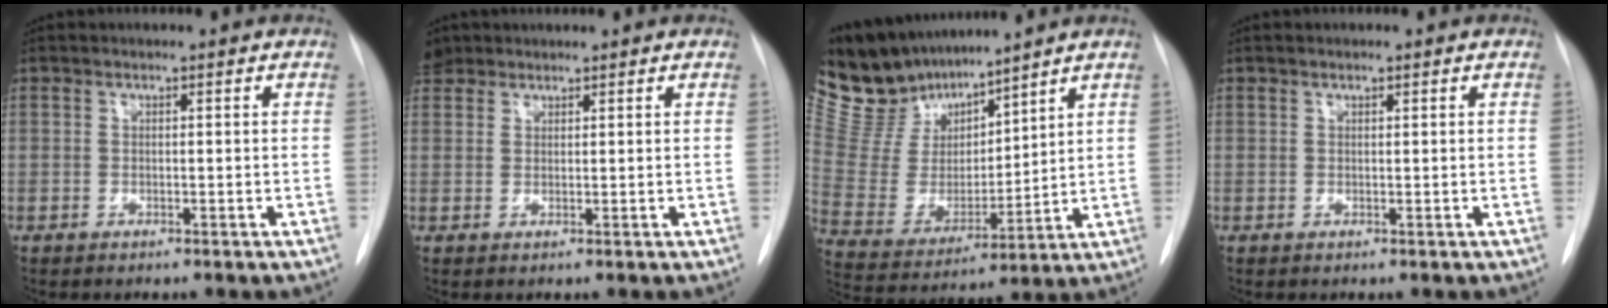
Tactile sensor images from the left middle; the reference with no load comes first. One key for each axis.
{"total": 3.7, "fx": 2.9, "fy": 2.3, "fz": 0.4, "tx": -0.007, "ty": 0.013, "tz": 0.053}
{"total": 14.7, "fx": 13.2, "fy": 4.9, "fz": 4.3, "tx": -0.104, "ty": 0.012, "tz": 0.267}
{"total": 0.8, "fx": 0.6, "fy": 0.2, "fz": 0.5, "tx": -0.010, "ty": -0.001, "tz": 0.008}